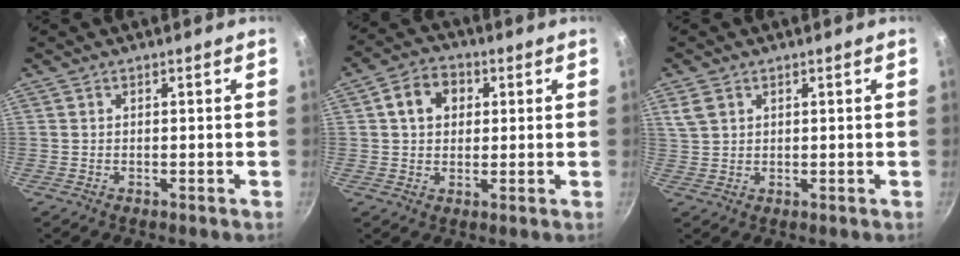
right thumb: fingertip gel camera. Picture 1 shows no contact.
{"total": 7.4, "force": [2.0, 5.8, 4.2], "torque": [-0.047, 0.009, 0.024]}
{"total": 3.8, "force": [1.8, 2.7, 2.0], "torque": [-0.033, -0.002, 0.040]}